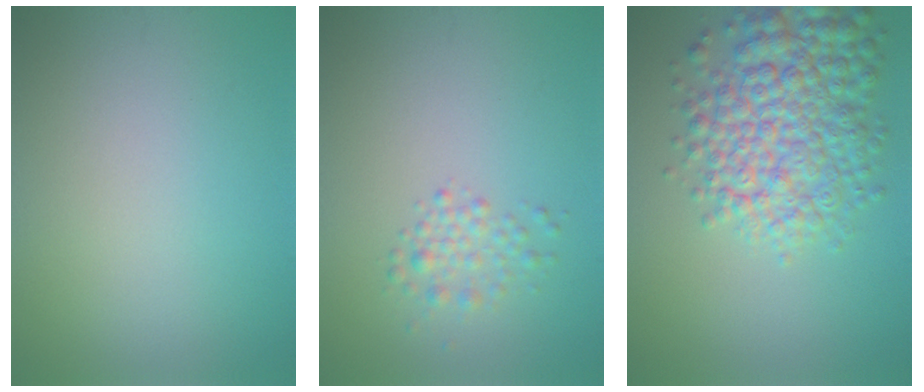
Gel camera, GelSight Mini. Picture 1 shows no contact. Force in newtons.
{"total": 1.9, "press": 1.9, "slide": 0.0}
{"total": 8.0, "press": 8.0, "slide": 0.2}